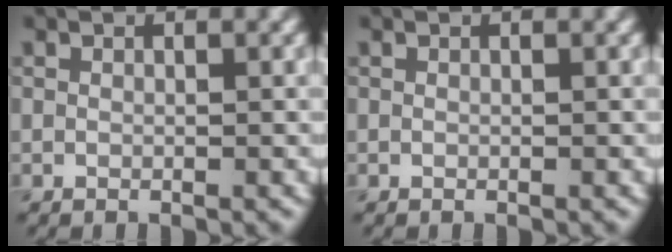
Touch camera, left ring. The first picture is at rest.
{"total": 0.0}